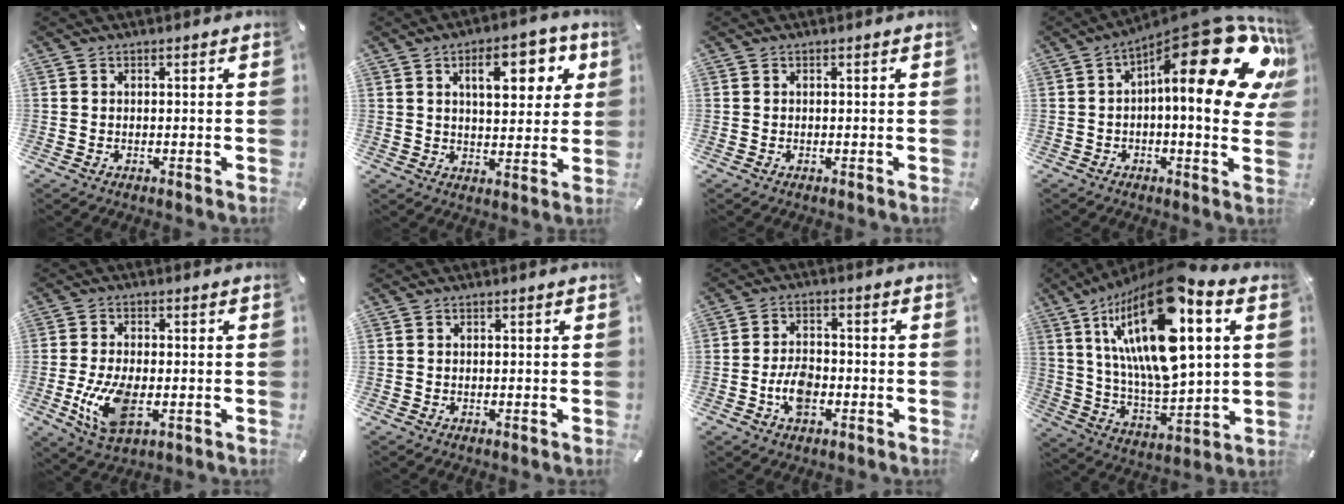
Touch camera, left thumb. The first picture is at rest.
{"total": 12.4, "force": [5.2, 6.0, 9.5], "torque": [-0.131, -0.007, 0.083]}
{"total": 0.0}
{"total": 27.9, "force": [10.5, 9.7, 24.0], "torque": [-0.321, -0.089, 0.182]}
{"total": 11.1, "force": [-2.3, 5.8, 9.1], "torque": [-0.202, -0.011, -0.037]}
{"total": 0.0}
{"total": 6.9, "force": [-2.4, 4.3, 4.7], "torque": [-0.103, 0.010, -0.047]}
{"total": 27.2, "force": [11.0, 10.9, 22.3], "torque": [-0.429, -0.062, 0.180]}